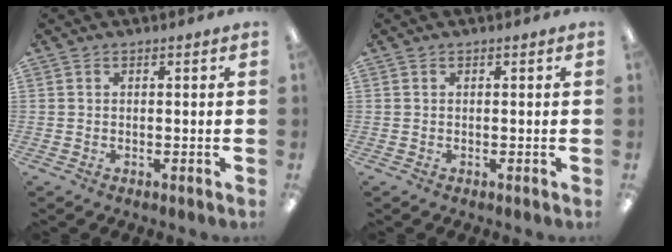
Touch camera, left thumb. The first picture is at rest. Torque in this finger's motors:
{"motor_torque": [0.01, 0.01, 0.00, 0.00, 0.00]}